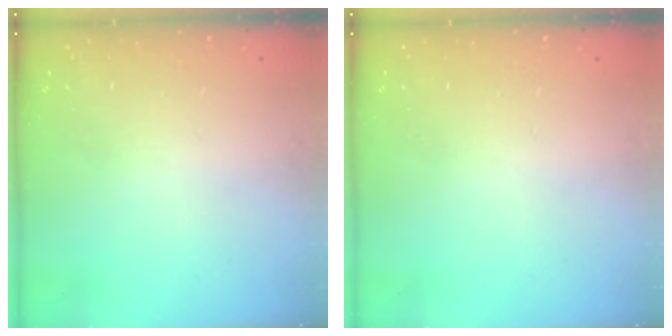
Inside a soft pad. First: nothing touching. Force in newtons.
{"total": 0.0}